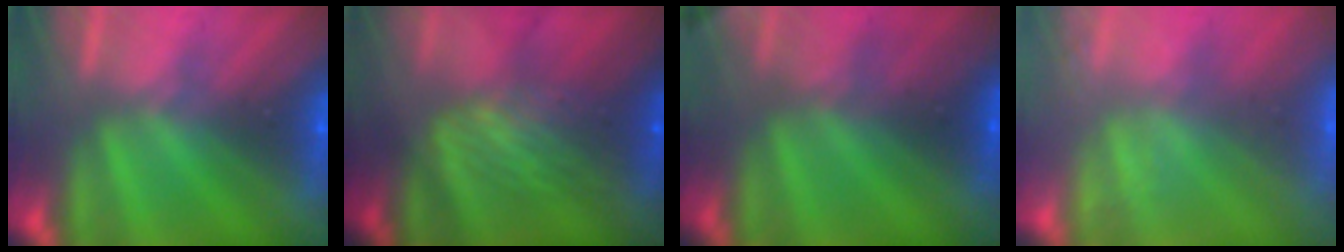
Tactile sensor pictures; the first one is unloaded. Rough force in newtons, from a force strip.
{"total": 10.8}
{"total": 2.8}
{"total": 2.0}